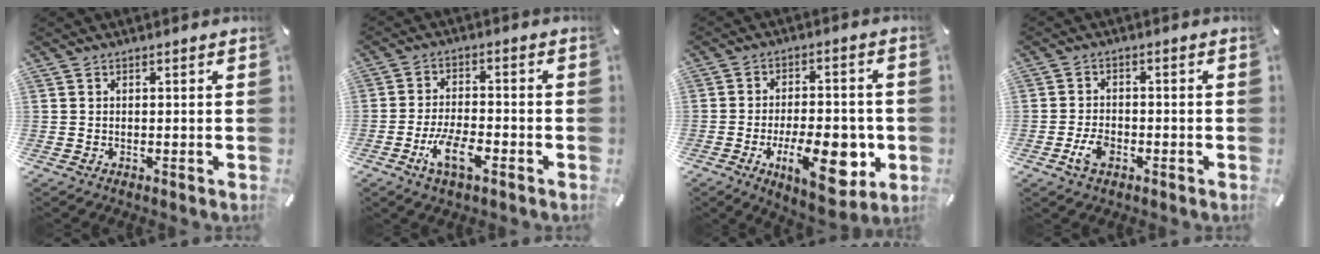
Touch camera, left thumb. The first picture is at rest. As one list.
[{"total": 8.5, "force": [-4.2, 3.6, 6.5], "torque": [-0.130, 0.010, -0.073]}, {"total": 16.4, "force": [-4.5, 7.5, 13.9], "torque": [-0.185, 0.005, -0.062]}, {"total": 4.8, "force": [-2.0, 3.0, 3.2], "torque": [-0.070, 0.004, -0.038]}]